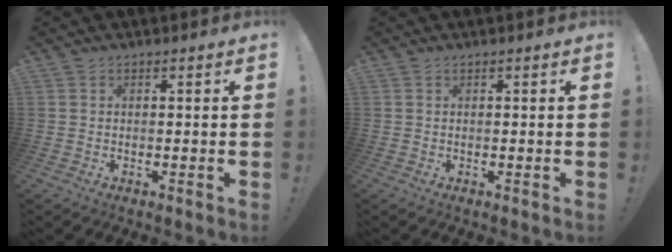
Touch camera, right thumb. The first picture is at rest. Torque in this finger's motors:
{"motor_torque": [-0.40, -0.05, -0.20, 0.07, 0.00]}